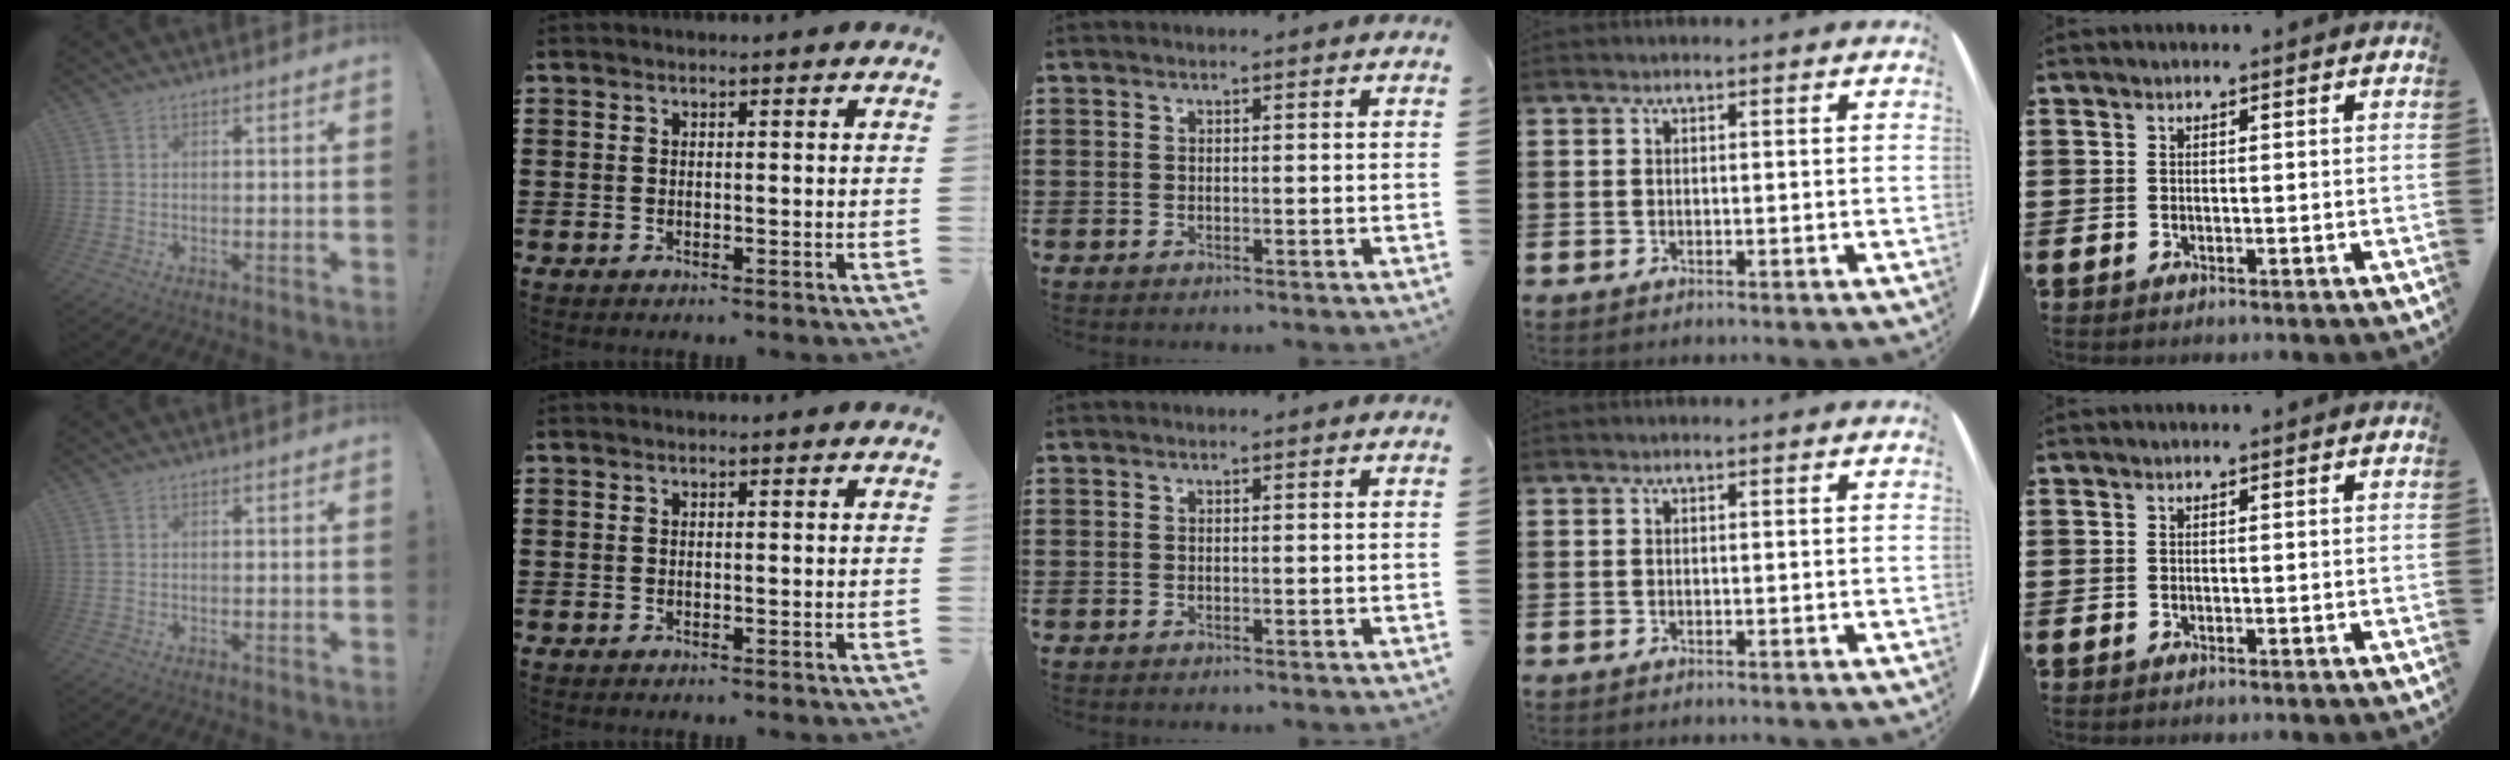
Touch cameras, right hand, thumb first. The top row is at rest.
{}